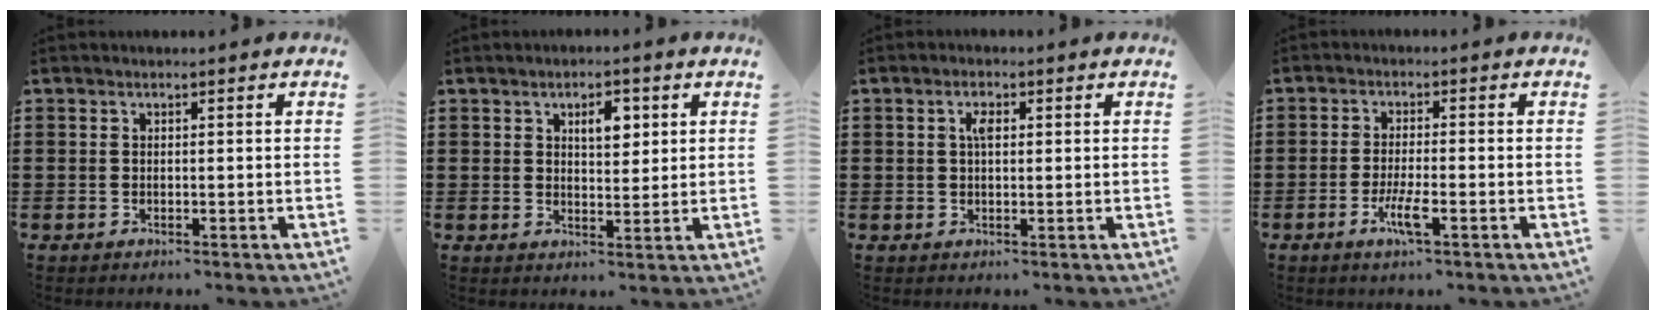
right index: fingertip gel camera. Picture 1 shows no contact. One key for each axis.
{"total": 4.2, "fx": 1.7, "fy": 2.1, "fz": 3.2, "tx": -0.046, "ty": 0.002, "tz": 0.022}
{"total": 2.3, "fx": 0.6, "fy": 1.0, "fz": 2.0, "tx": -0.043, "ty": 0.008, "tz": 0.008}
{"total": 4.4, "fx": -2.0, "fy": 0.7, "fz": 3.8, "tx": -0.084, "ty": -0.011, "tz": -0.040}